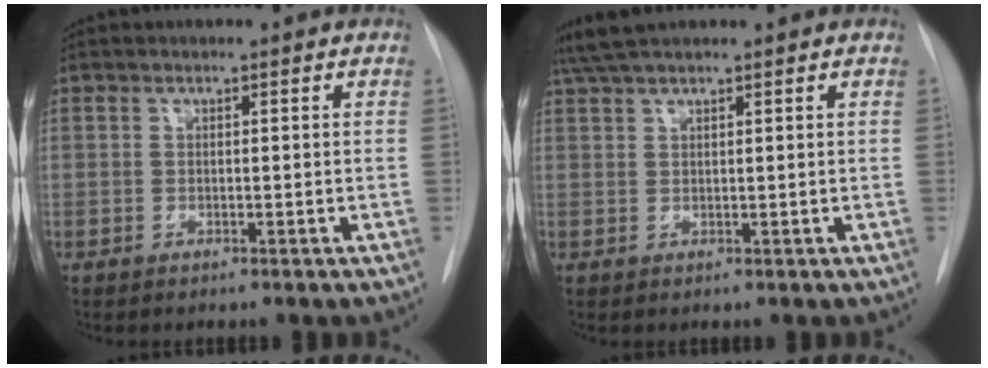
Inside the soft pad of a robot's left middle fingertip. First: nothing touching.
{"total": 5.2, "force": [4.4, 0.6, 2.7], "torque": [-0.053, 0.028, 0.085]}